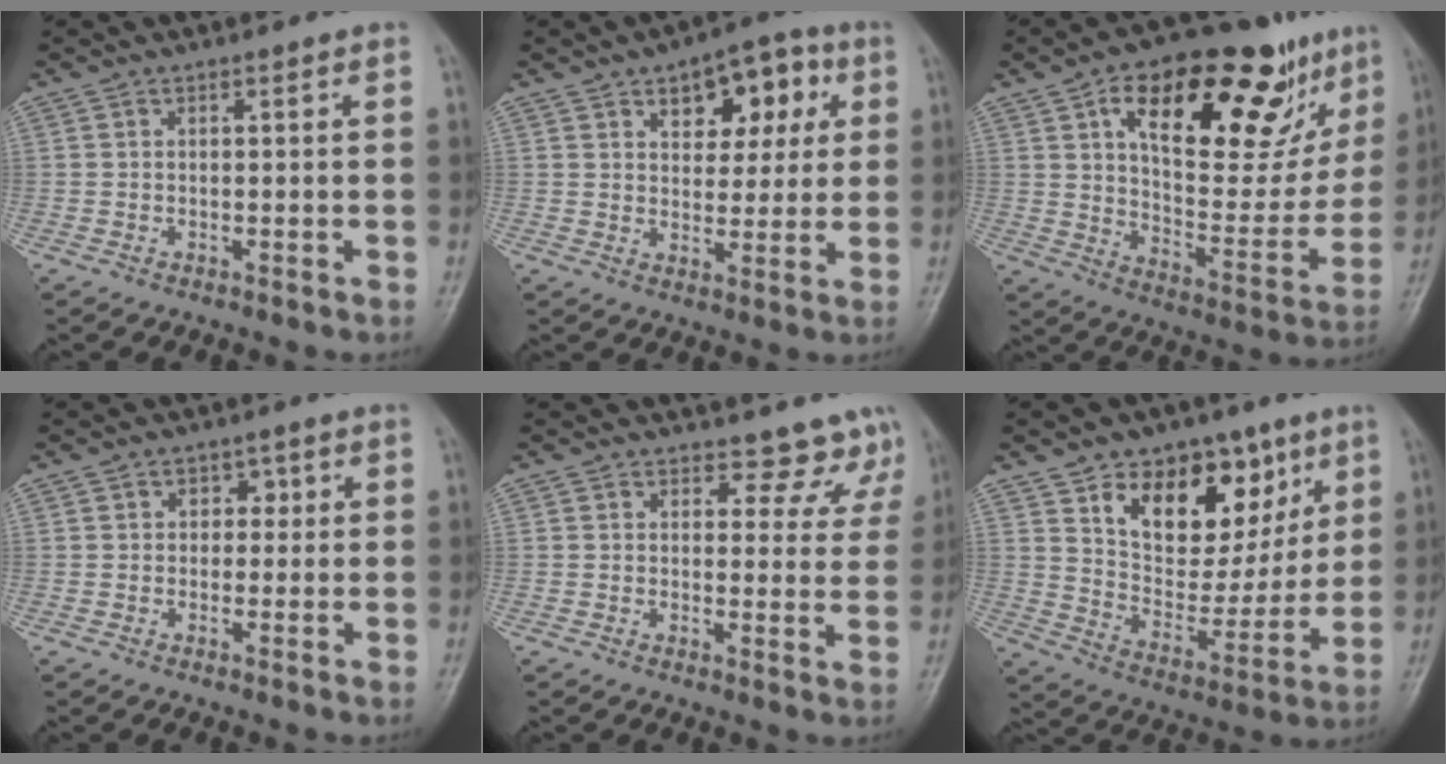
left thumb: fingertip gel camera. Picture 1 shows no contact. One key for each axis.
{"total": 11.8, "fx": 4.9, "fy": 6.9, "fz": 8.3, "tx": -0.065, "ty": -0.002, "tz": 0.065}
{"total": 29.8, "fx": 15.0, "fy": 13.2, "fz": 22.1, "tx": -0.278, "ty": -0.013, "tz": 0.238}
{"total": 3.1, "fx": 0.6, "fy": 2.6, "fz": 1.6, "tx": 0.008, "ty": 0.004, "tz": 0.001}
{"total": 7.6, "fx": 6.6, "fy": 3.7, "fz": 0.3, "tx": 0.045, "ty": -0.038, "tz": 0.056}
{"total": 19.3, "fx": 9.3, "fy": 12.1, "fz": 11.8, "tx": -0.121, "ty": -0.040, "tz": 0.160}